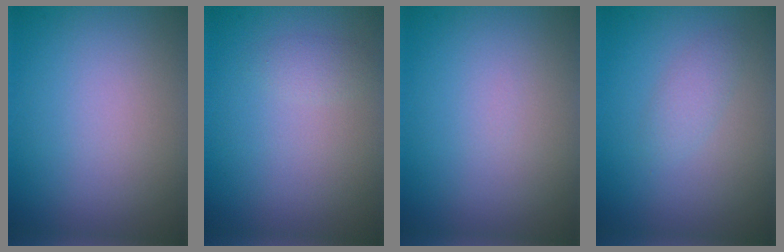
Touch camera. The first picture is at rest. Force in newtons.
{"total": 0.9, "press": 0.9, "slide": 0.0}
{"total": 0.0}
{"total": 1.3, "press": 1.3, "slide": 0.1}